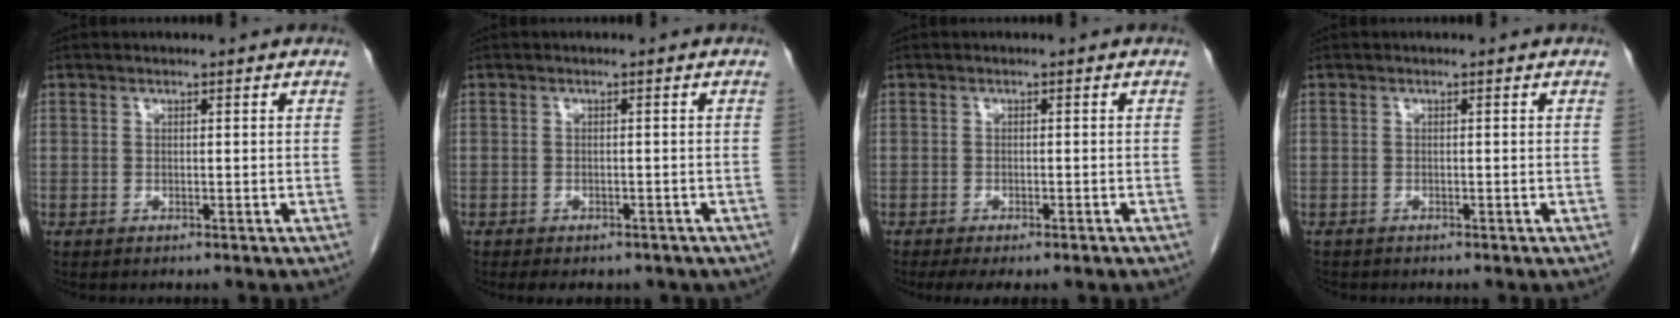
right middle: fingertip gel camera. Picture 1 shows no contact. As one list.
[{"total": 7.6, "force": [-5.9, 3.6, 3.2], "torque": [-0.041, 0.005, -0.059]}, {"total": 6.1, "force": [-4.6, 1.3, 3.7], "torque": [-0.042, -0.009, -0.061]}, {"total": 1.1, "force": [-1.1, 0.4, 0.1], "torque": [-0.009, -0.003, -0.020]}]